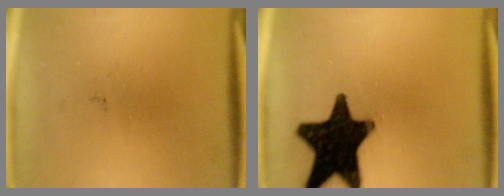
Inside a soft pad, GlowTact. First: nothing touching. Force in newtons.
{"total": 19.4}